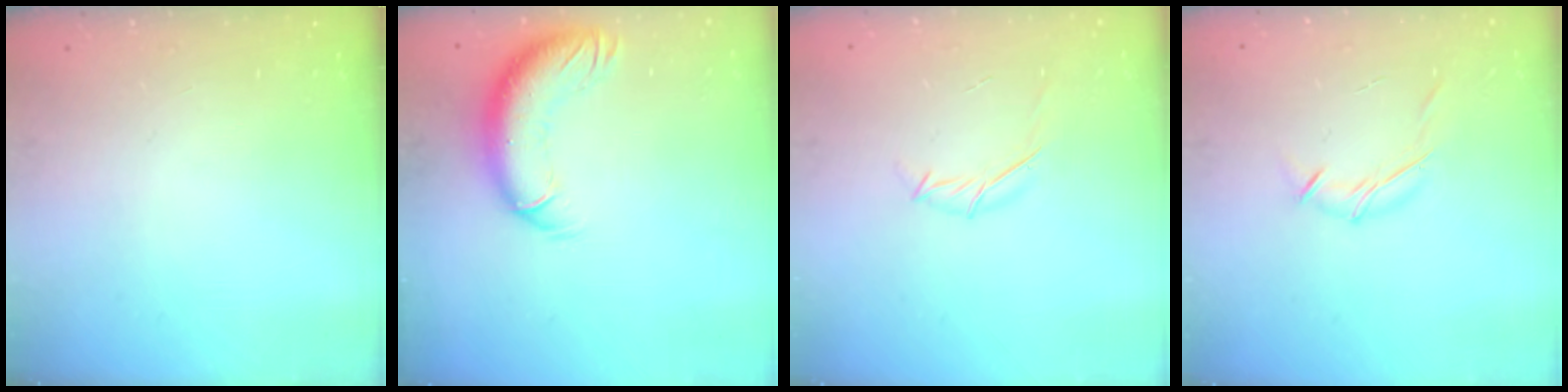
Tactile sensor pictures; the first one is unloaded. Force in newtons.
{"total": 13.0, "press": 12.6, "slide": 3.4}
{"total": 6.0, "press": 5.9, "slide": 1.0}
{"total": 6.4, "press": 6.3, "slide": 0.9}